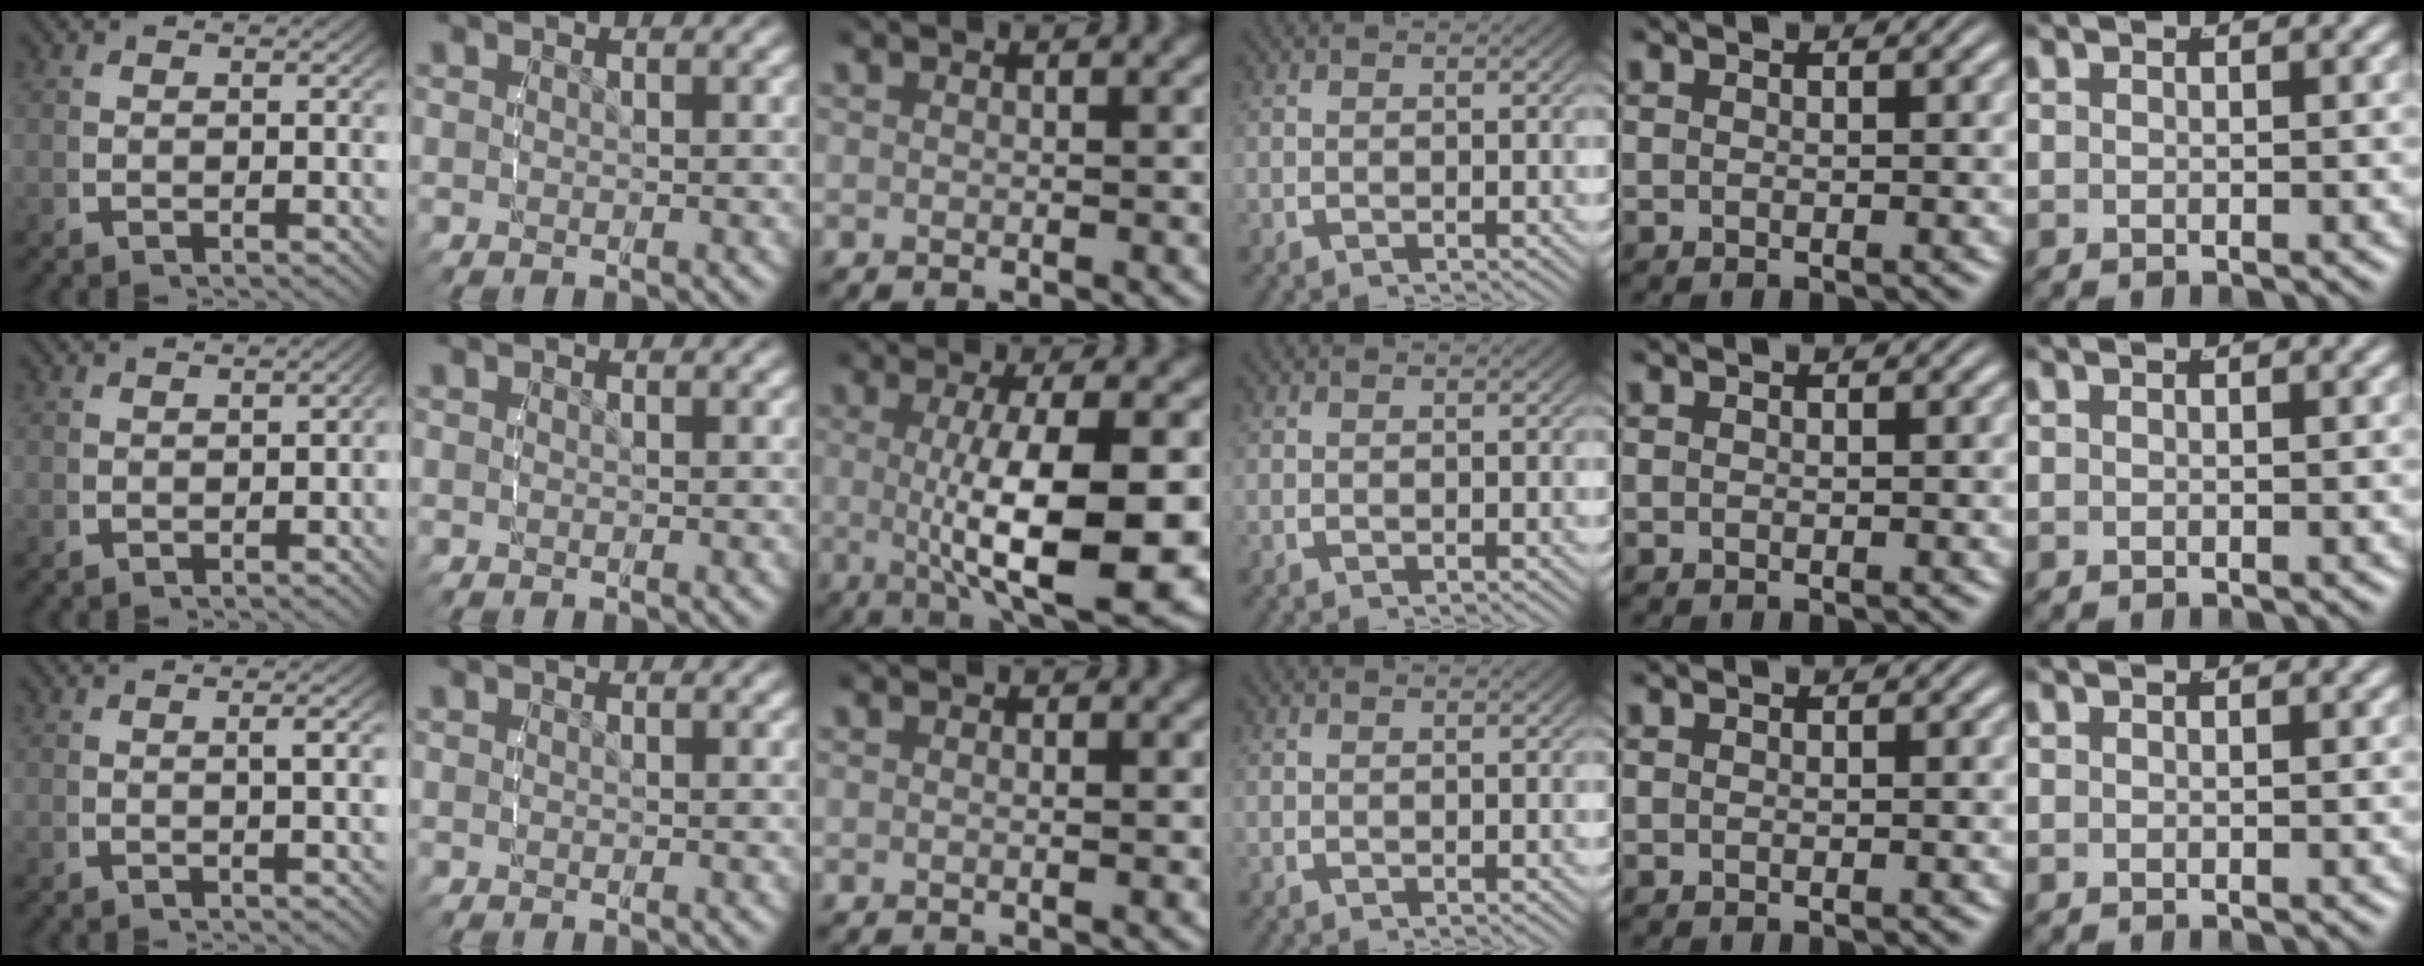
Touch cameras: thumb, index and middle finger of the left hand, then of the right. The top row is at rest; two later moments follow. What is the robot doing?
{"motion": "lift_and_place", "object": "cubes"}